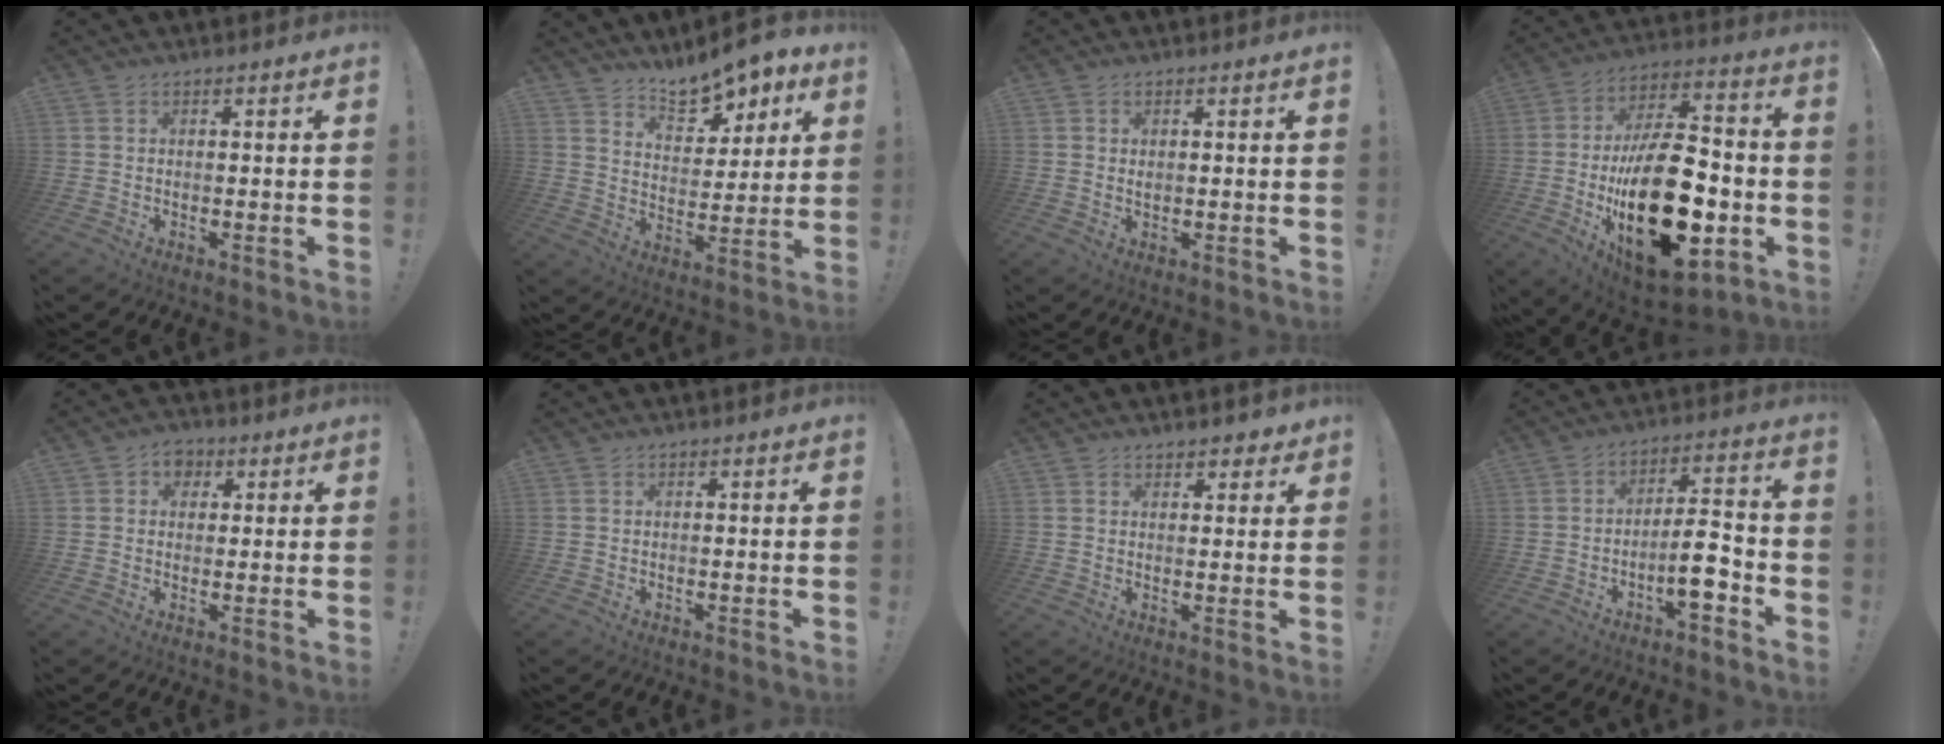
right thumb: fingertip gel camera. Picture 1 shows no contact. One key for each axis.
{"total": 10.4, "fx": 8.7, "fy": 4.4, "fz": 3.6, "tx": -0.044, "ty": -0.071, "tz": 0.159}
{"total": 0.8, "fx": 0.4, "fy": 0.6, "fz": 0.3, "tx": 0.006, "ty": -0.004, "tz": 0.005}
{"total": 32.5, "fx": -6.2, "fy": 17.4, "fz": 26.8, "tx": -0.469, "ty": 0.038, "tz": -0.077}
{"total": 4.3, "fx": 1.2, "fy": 3.8, "fz": 1.7, "tx": -0.018, "ty": -0.001, "tz": 0.020}
{"total": 0.0}
{"total": 3.0, "fx": 2.4, "fy": 1.8, "fz": 0.6, "tx": 0.019, "ty": -0.020, "tz": 0.038}
{"total": 9.9, "fx": -4.5, "fy": 3.4, "fz": 8.1, "tx": -0.124, "ty": 0.025, "tz": -0.076}